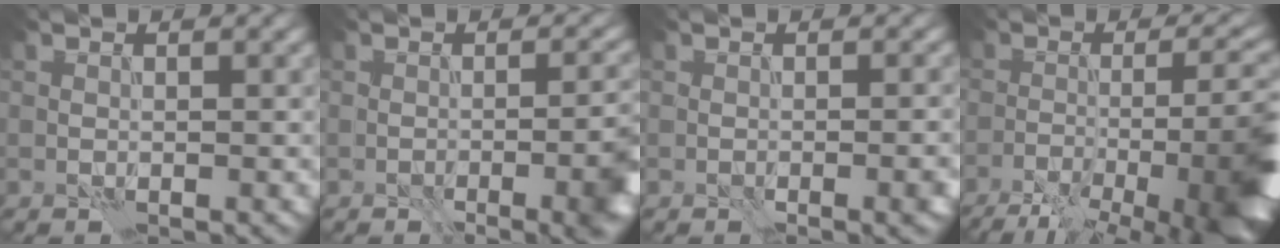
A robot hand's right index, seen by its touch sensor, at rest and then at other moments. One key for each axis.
{"total": 6.1, "fx": -2.6, "fy": 1.7, "fz": 5.2, "tx": -0.055, "ty": -0.002, "tz": -0.032}
{"total": 2.1, "fx": -1.0, "fy": 0.3, "fz": 1.8, "tx": -0.024, "ty": -0.002, "tz": -0.015}
{"total": 14.9, "fx": -8.6, "fy": 4.3, "fz": 11.4, "tx": -0.132, "ty": -0.005, "tz": -0.114}